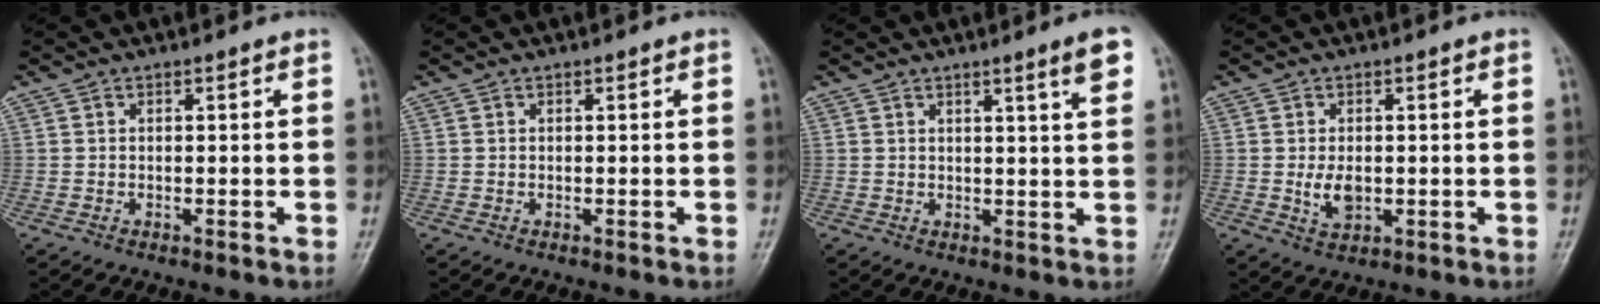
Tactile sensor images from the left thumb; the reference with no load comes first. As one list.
[{"total": 0.0}, {"total": 4.7, "force": [2.6, -0.1, 3.9], "torque": [-0.051, -0.018, 0.037]}, {"total": 4.2, "force": [-0.3, 2.7, 3.2], "torque": [-0.051, -0.005, 0.000]}]